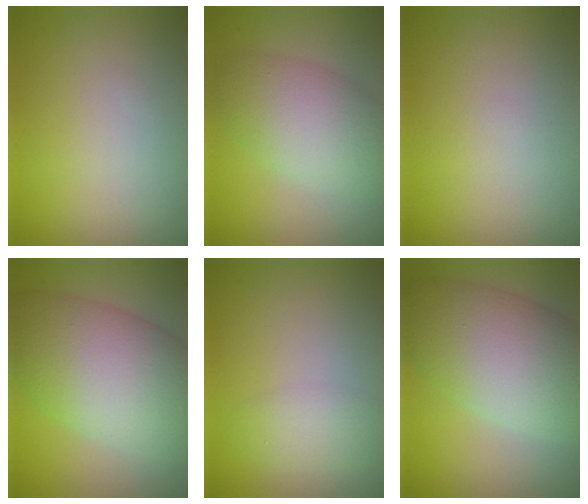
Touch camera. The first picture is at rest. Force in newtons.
{"total": 6.1, "press": 6.1, "slide": 0.1}
{"total": 0.0}
{"total": 10.5, "press": 10.5, "slide": 0.6}
{"total": 2.2, "press": 2.2, "slide": 0.1}
{"total": 8.9, "press": 8.9, "slide": 0.5}